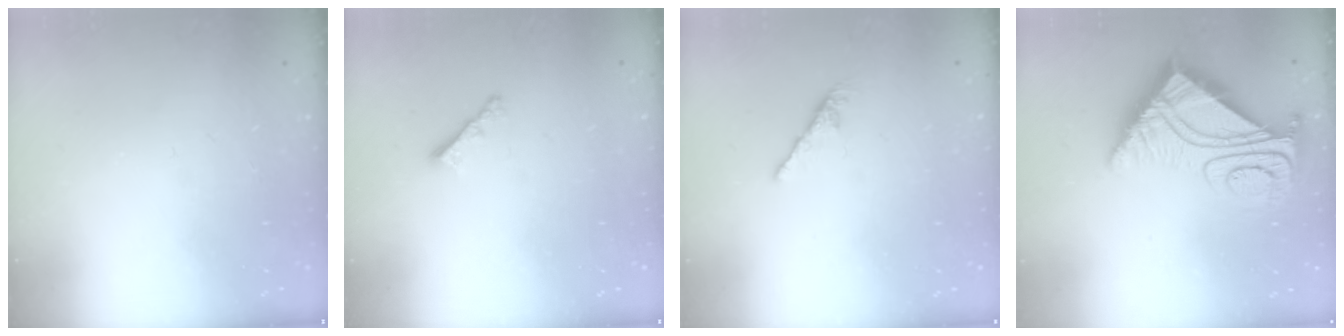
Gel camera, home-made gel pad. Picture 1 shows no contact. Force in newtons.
{"total": 2.2, "press": 2.2, "slide": 0.5}
{"total": 0.0}
{"total": 11.0, "press": 10.9, "slide": 1.0}